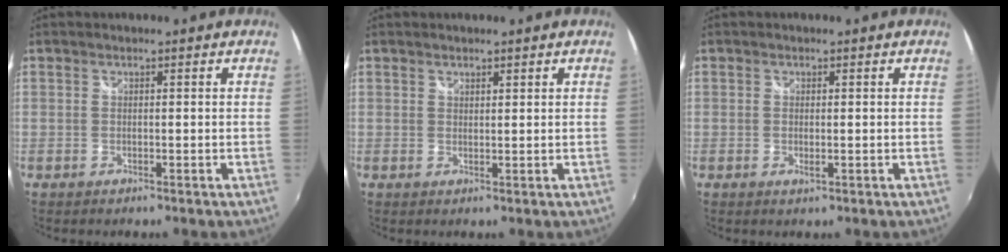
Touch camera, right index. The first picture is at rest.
{"total": 1.1, "force": [1.0, 0.4, 0.2], "torque": [-0.001, 0.000, 0.017]}
{"total": 1.0, "force": [0.0, 0.4, 0.9], "torque": [-0.020, 0.000, 0.001]}